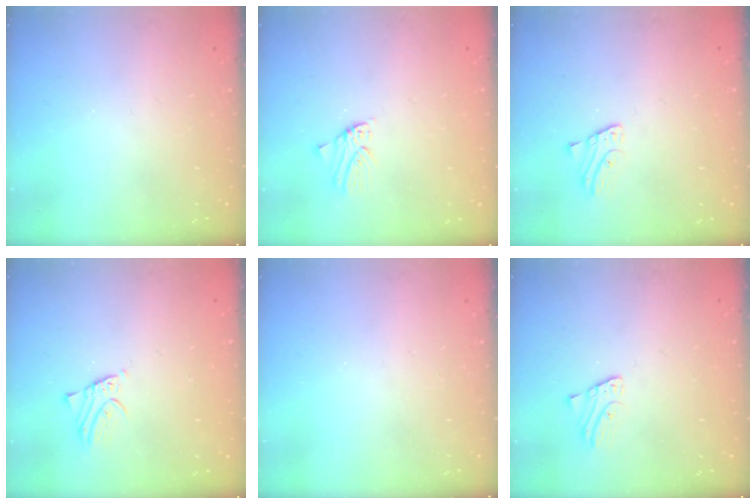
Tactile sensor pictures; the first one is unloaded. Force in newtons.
{"total": 0.7, "press": 0.7, "slide": 0.1}
{"total": 1.1, "press": 1.1, "slide": 0.1}
{"total": 1.5, "press": 1.5, "slide": 0.0}
{"total": 0.0}
{"total": 1.1, "press": 1.1, "slide": 0.1}